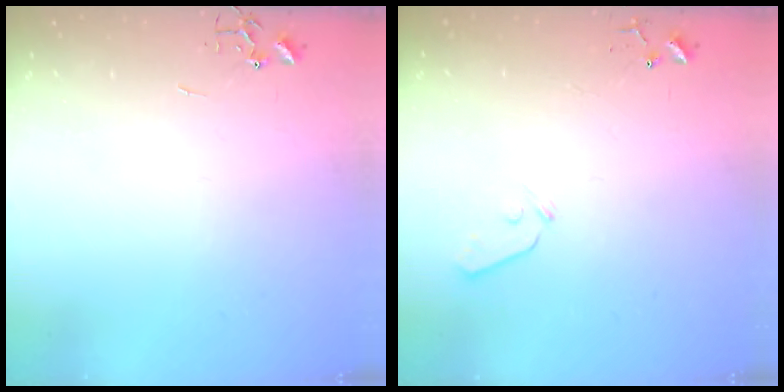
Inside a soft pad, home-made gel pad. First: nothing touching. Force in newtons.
{"total": 3.7, "press": 3.6, "slide": 0.6}